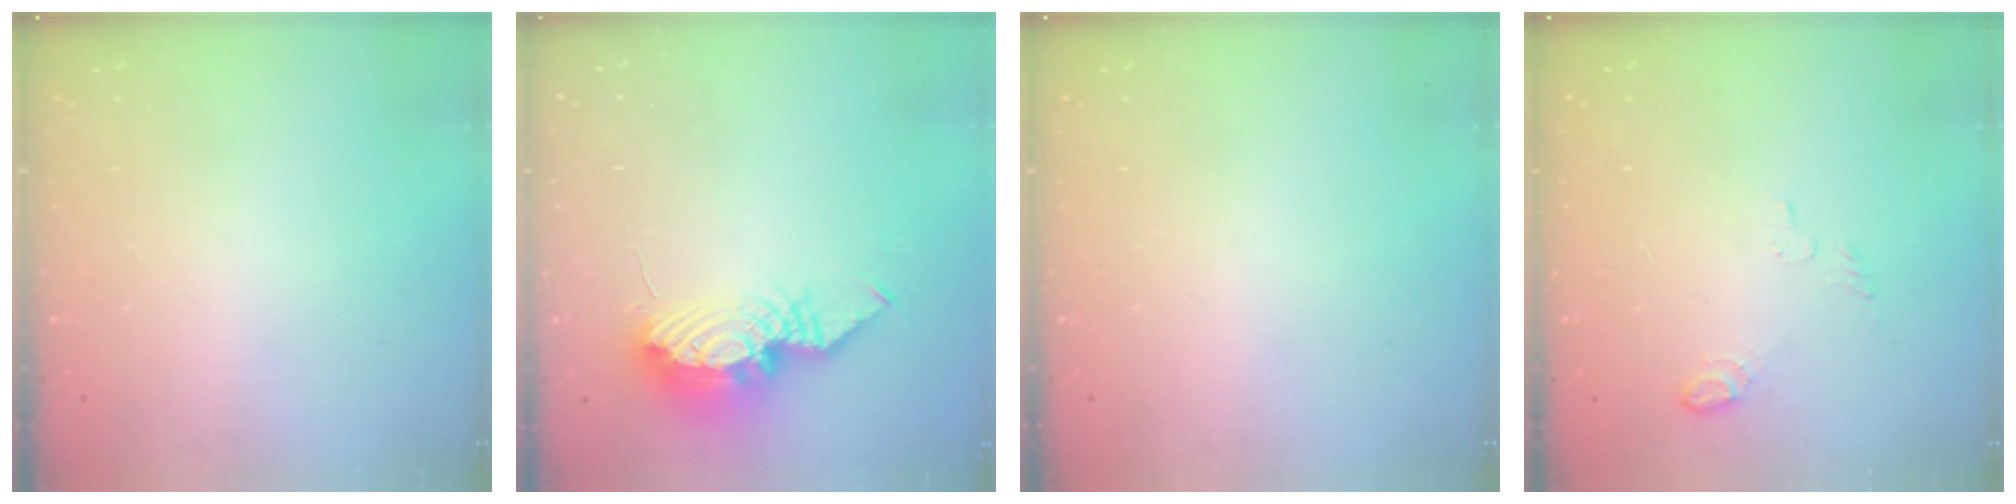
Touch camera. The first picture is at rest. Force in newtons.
{"total": 12.9, "press": 12.9, "slide": 0.8}
{"total": 0.0}
{"total": 4.1, "press": 4.0, "slide": 0.9}